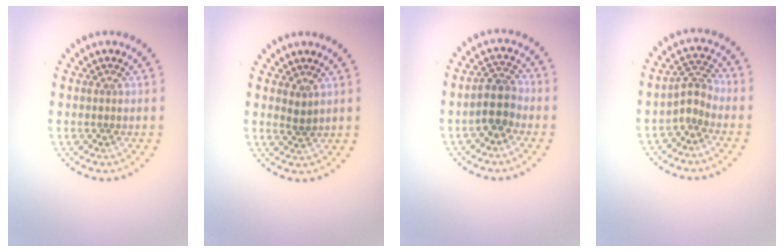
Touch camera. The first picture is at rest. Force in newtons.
{"total": 1.0, "press": 0.8, "slide": 0.5}
{"total": 2.8, "press": 2.5, "slide": 1.3}
{"total": 2.1, "press": 1.4, "slide": 1.5}